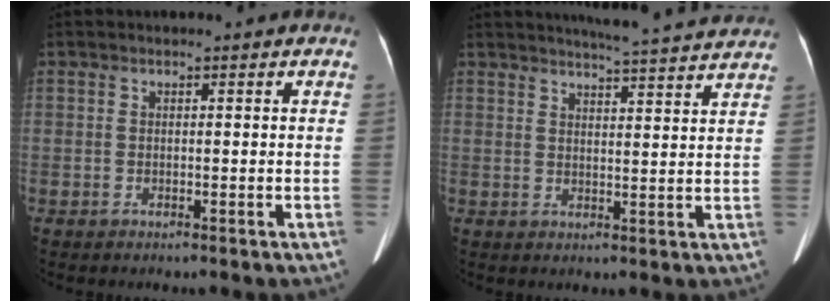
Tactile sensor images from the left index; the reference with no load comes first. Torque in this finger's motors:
{"motor_torque": [0.46, -0.50, -0.01, 0.04]}